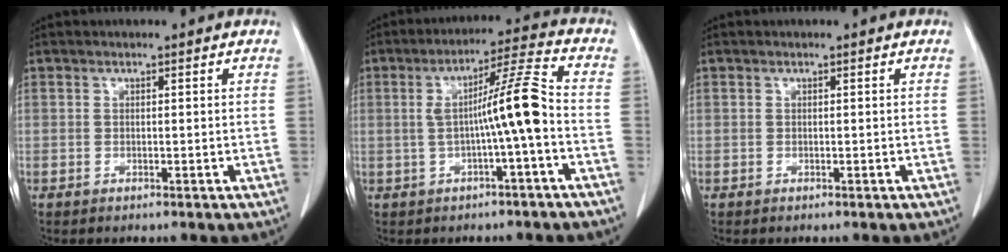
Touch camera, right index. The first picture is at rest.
{"total": 8.8, "force": [-1.1, -0.7, 8.8], "torque": [-0.143, 0.022, -0.018]}
{"total": 0.0}